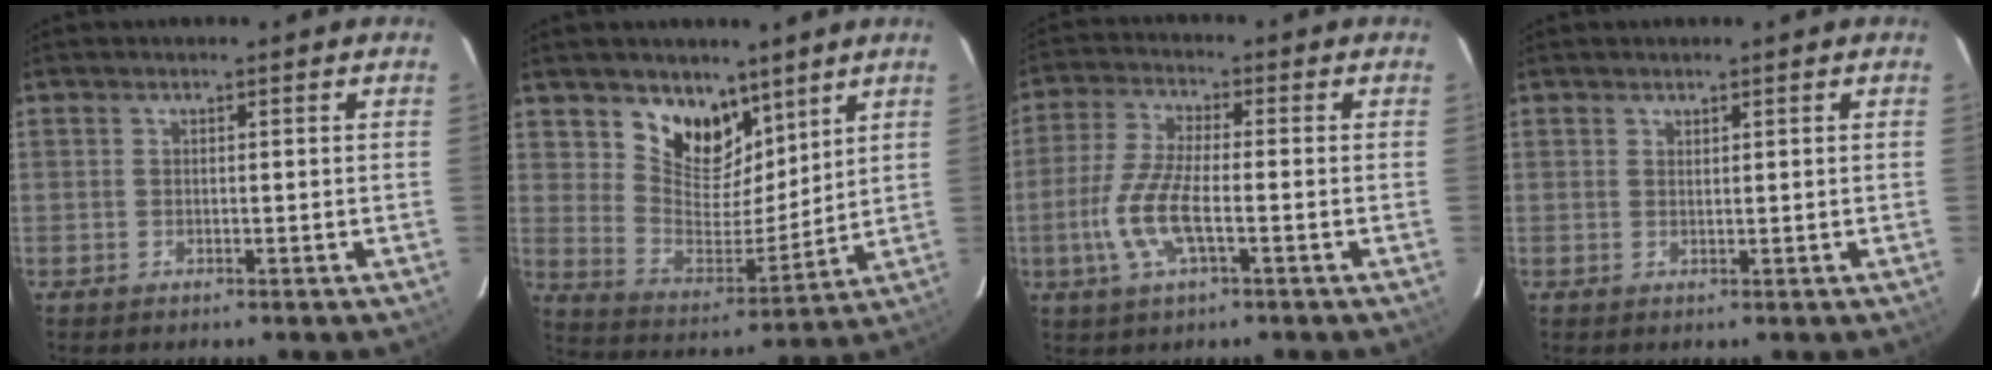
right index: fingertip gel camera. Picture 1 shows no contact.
{"total": 12.3, "force": [8.2, 7.6, 5.1], "torque": [-0.094, -0.018, 0.154]}
{"total": 9.7, "force": [-2.8, 2.5, 8.9], "torque": [-0.194, -0.003, -0.058]}
{"total": 0.6, "force": [0.6, 0.2, 0.1], "torque": [-0.001, 0.001, 0.012]}